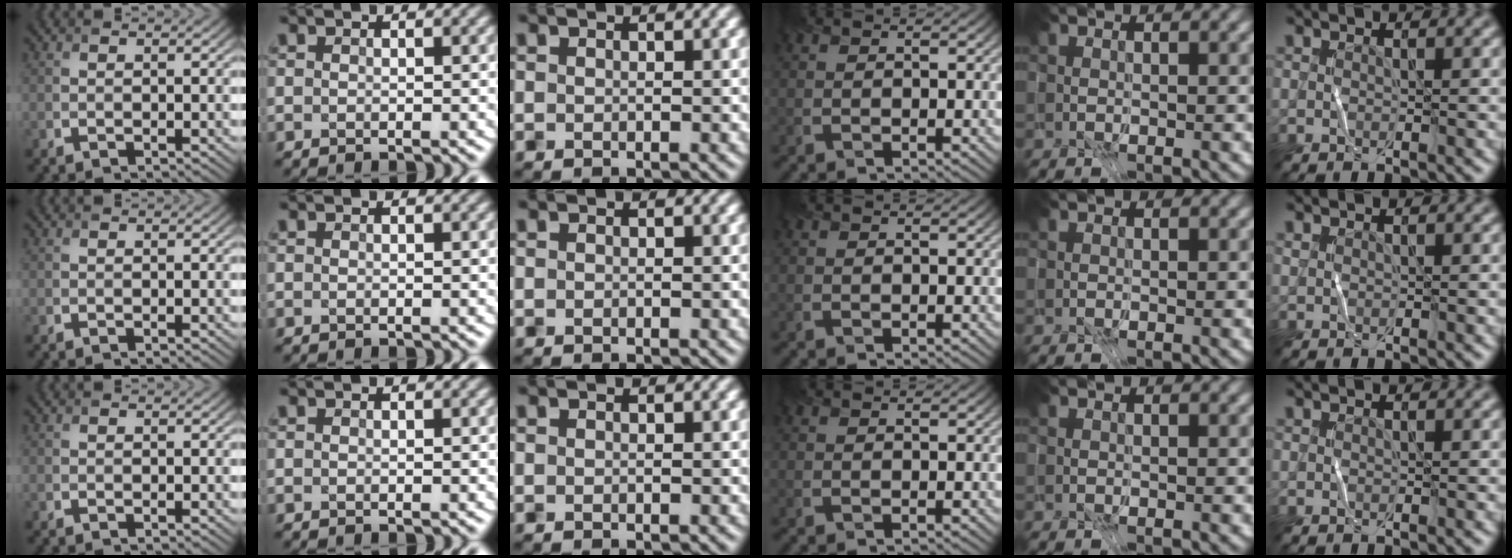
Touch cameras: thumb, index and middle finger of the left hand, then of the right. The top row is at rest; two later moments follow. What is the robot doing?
{"motion": "fold", "object": "coffee filter"}